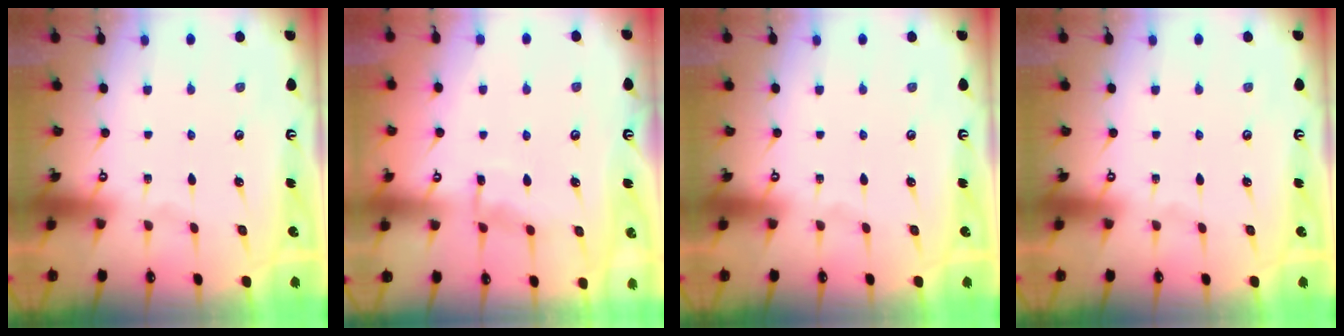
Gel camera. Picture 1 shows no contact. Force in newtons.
{"total": 6.5, "press": 6.5, "slide": 0.8}
{"total": 0.0}
{"total": 0.0}